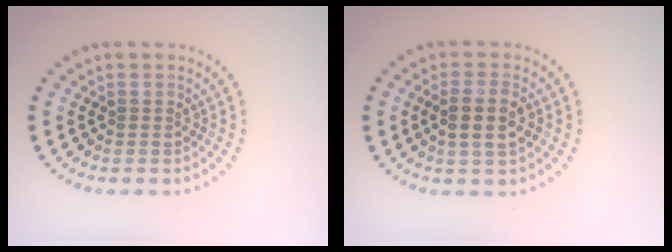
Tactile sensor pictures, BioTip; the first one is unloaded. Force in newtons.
{"total": 3.0, "press": 2.8, "slide": 0.8}